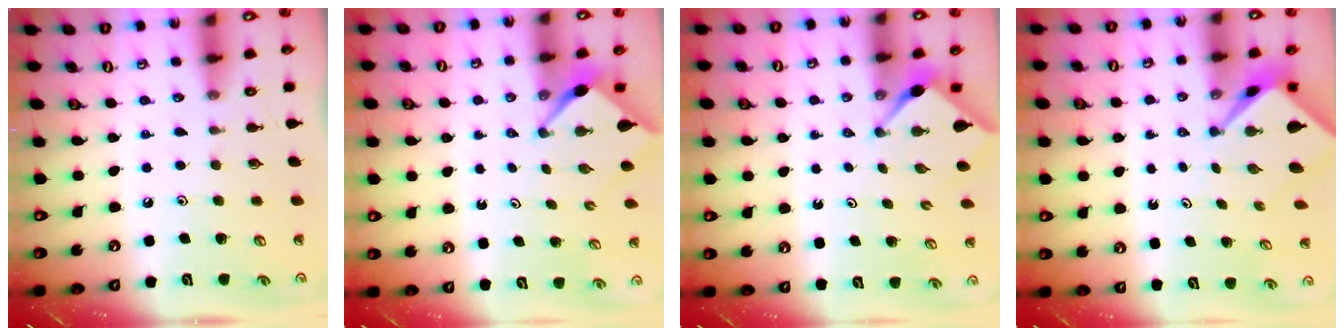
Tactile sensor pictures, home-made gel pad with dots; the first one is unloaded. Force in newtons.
{"total": 2.6, "press": 2.5, "slide": 0.3}
{"total": 2.9, "press": 2.9, "slide": 0.3}
{"total": 2.5, "press": 2.4, "slide": 0.3}